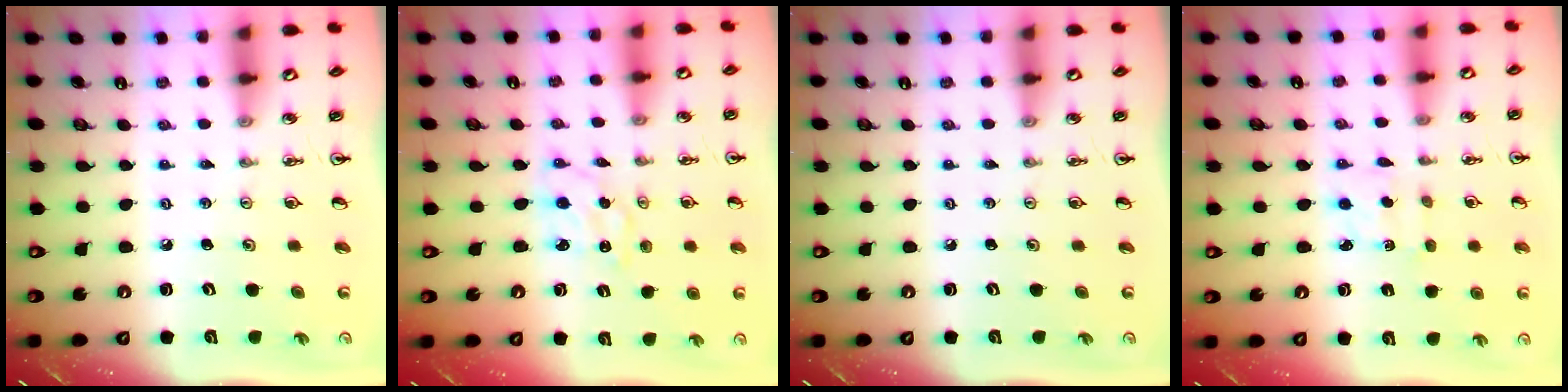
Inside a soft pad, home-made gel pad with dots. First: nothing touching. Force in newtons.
{"total": 2.0, "press": 2.0, "slide": 0.2}
{"total": 0.0}
{"total": 1.8, "press": 1.7, "slide": 0.7}